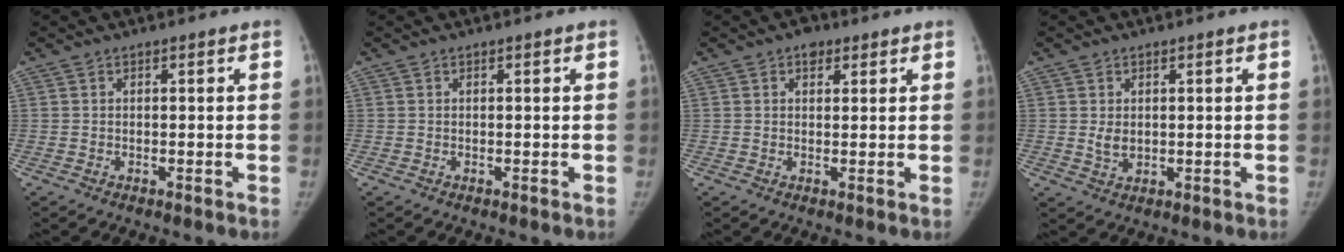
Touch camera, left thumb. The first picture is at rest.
{"total": 0.0}
{"total": 3.0, "force": [1.7, 2.1, 1.3], "torque": [-0.002, -0.005, 0.021]}
{"total": 2.8, "force": [0.5, 2.0, 1.8], "torque": [-0.024, -0.008, 0.016]}